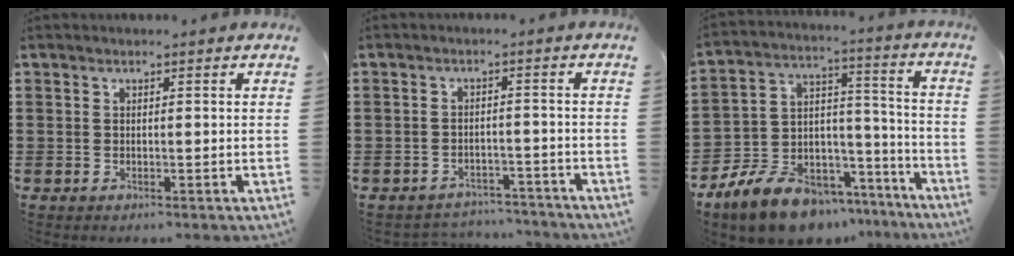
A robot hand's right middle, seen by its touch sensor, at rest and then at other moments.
{"total": 3.1, "force": [-3.0, 0.4, 0.0], "torque": [-0.007, -0.001, -0.065]}
{"total": 11.5, "force": [-9.7, 5.0, 3.7], "torque": [-0.084, 0.034, -0.184]}